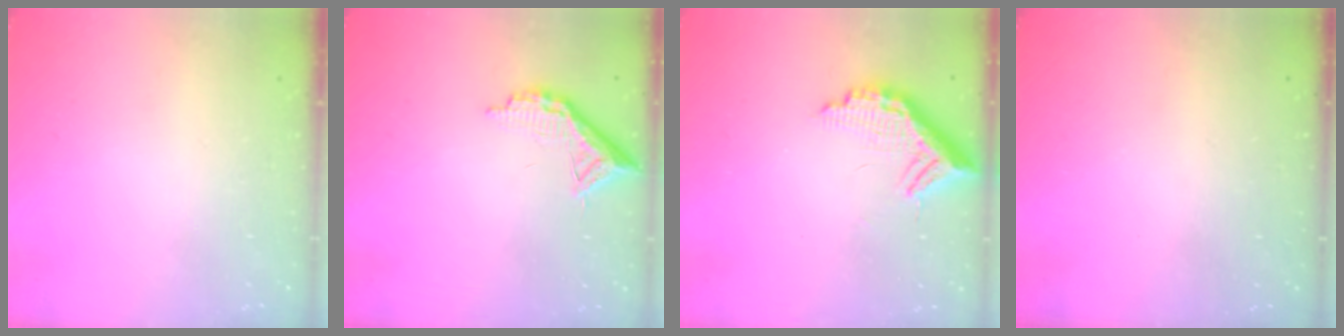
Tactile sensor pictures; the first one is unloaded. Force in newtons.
{"total": 10.3, "press": 10.3, "slide": 0.6}
{"total": 11.2, "press": 11.2, "slide": 0.9}
{"total": 3.1, "press": 2.9, "slide": 1.0}